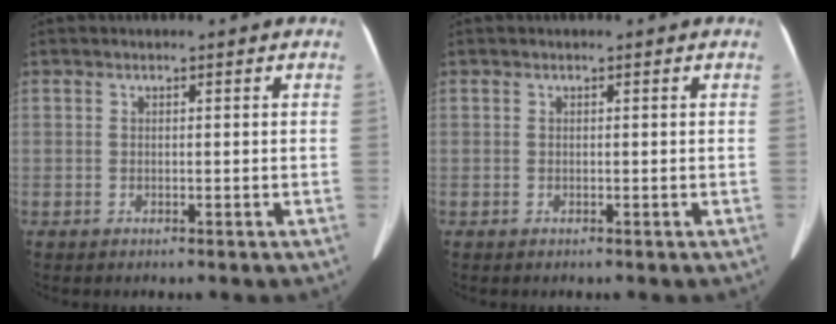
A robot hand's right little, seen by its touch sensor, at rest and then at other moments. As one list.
[{"total": 0.0}]